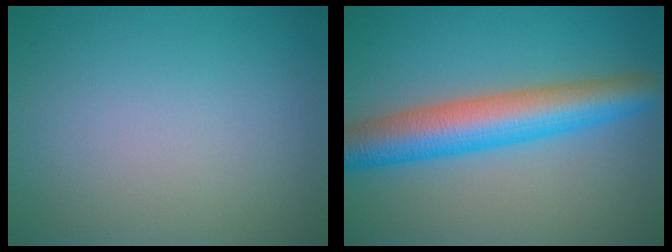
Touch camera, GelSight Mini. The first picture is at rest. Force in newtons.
{"total": 7.3, "press": 7.3, "slide": 0.2}